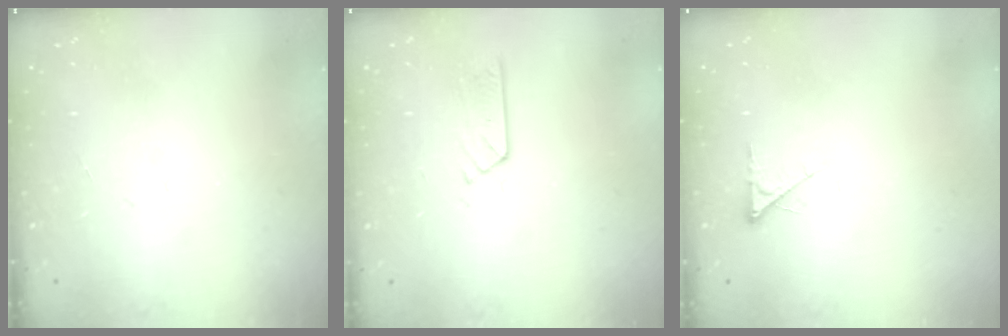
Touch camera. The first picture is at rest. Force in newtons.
{"total": 3.7, "press": 3.7, "slide": 0.3}
{"total": 2.4, "press": 2.4, "slide": 0.4}